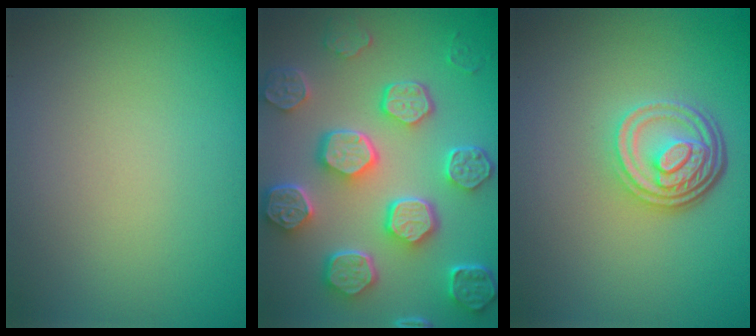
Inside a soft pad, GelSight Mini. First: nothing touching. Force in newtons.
{"total": 8.8, "press": 6.7, "slide": 5.7}
{"total": 4.9, "press": 3.5, "slide": 3.4}